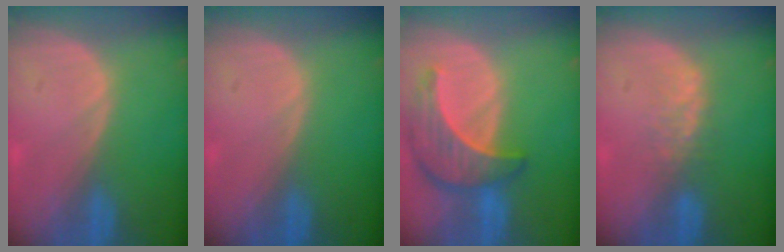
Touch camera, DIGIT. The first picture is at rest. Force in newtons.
{"total": 0.0}
{"total": 8.9, "press": 8.0, "slide": 3.7}
{"total": 2.7, "press": 2.7, "slide": 0.6}